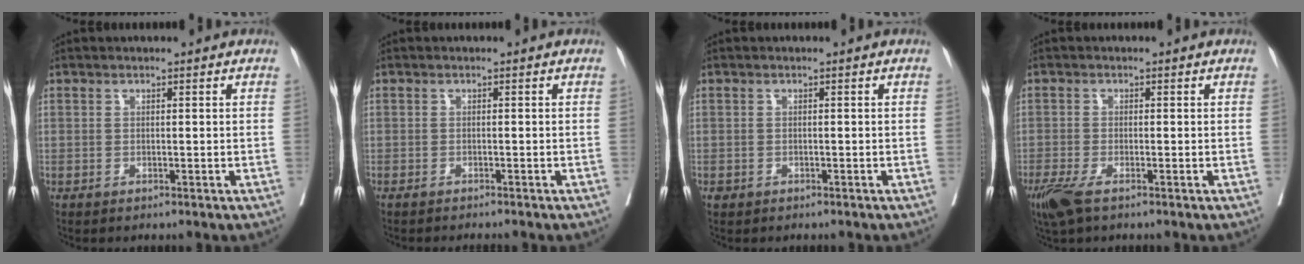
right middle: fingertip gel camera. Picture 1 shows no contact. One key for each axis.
{"total": 4.0, "fx": -3.6, "fy": 0.3, "fz": 1.6, "tx": -0.018, "ty": -0.005, "tz": -0.049}
{"total": 0.7, "fx": -0.5, "fy": 0.5, "fz": 0.2, "tx": -0.008, "ty": 0.002, "tz": -0.006}
{"total": 4.0, "fx": -2.6, "fy": 0.9, "fz": 2.9, "tx": -0.061, "ty": -0.012, "tz": -0.049}